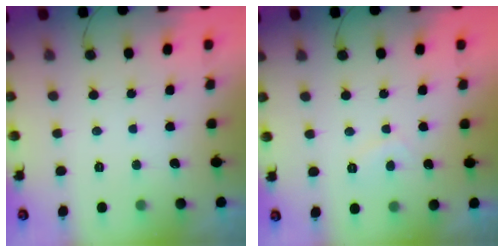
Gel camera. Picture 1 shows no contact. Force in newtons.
{"total": 1.8, "press": 1.7, "slide": 0.7}